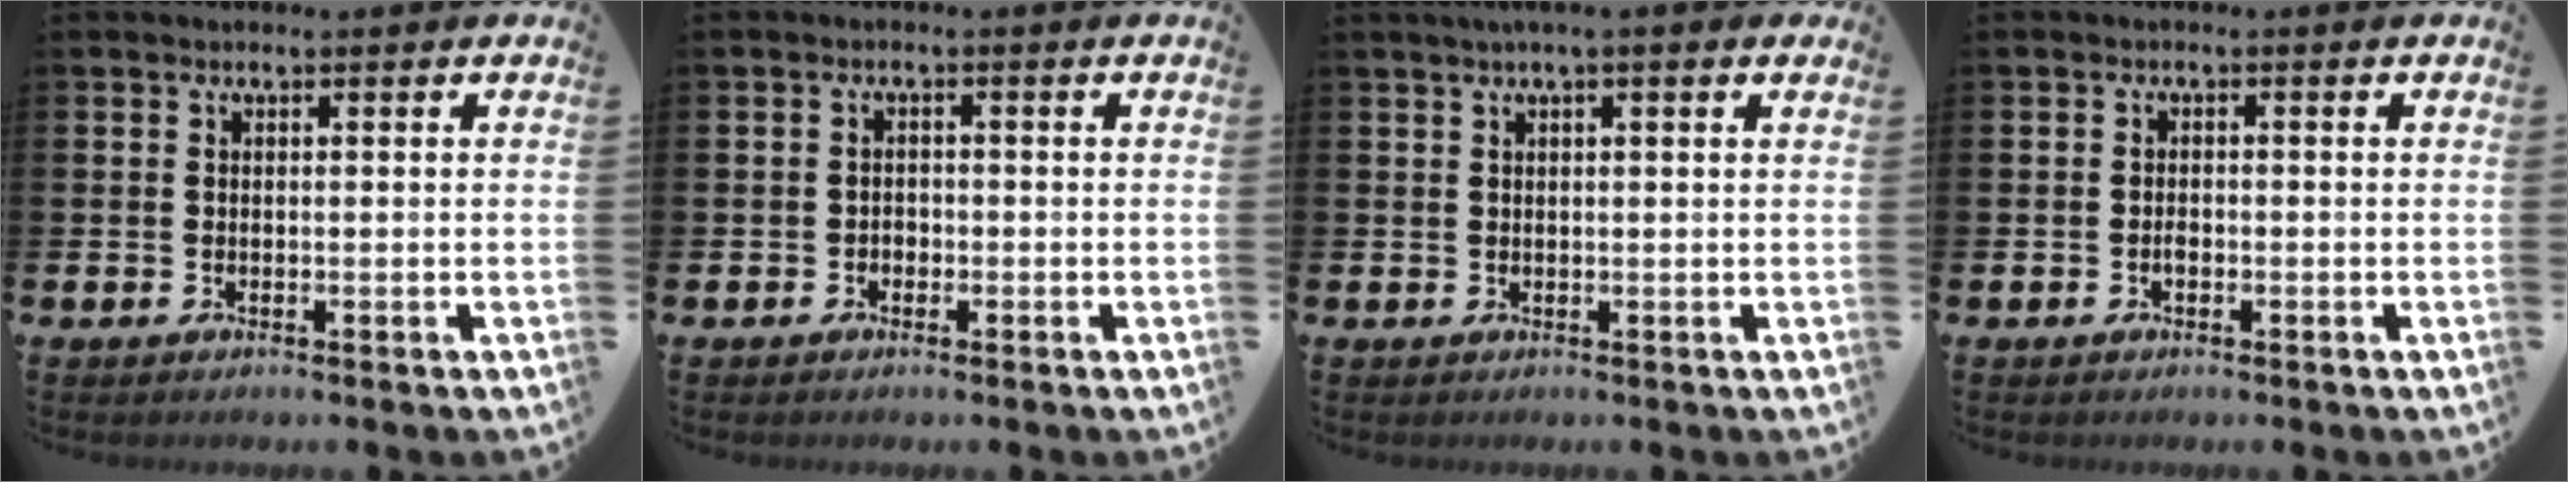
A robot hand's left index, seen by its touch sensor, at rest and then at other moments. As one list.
[{"total": 1.2, "force": [-0.7, 1.0, 0.2], "torque": [-0.004, 0.001, -0.016]}, {"total": 2.2, "force": [1.5, 0.0, 1.5], "torque": [-0.031, 0.005, 0.027]}, {"total": 1.1, "force": [-0.4, 0.7, 0.7], "torque": [-0.011, -0.001, -0.008]}]